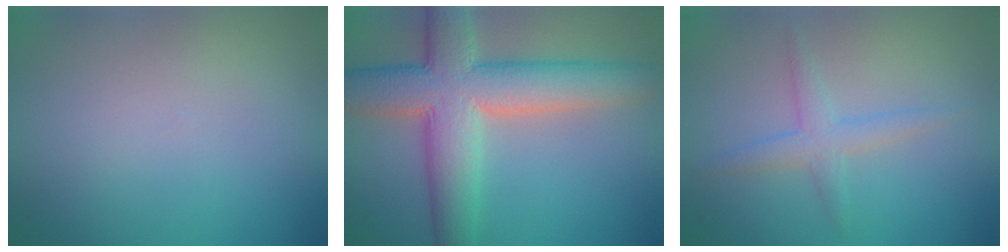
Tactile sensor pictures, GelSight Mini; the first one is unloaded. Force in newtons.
{"total": 9.5, "press": 9.5, "slide": 0.2}
{"total": 2.2, "press": 2.2, "slide": 0.1}